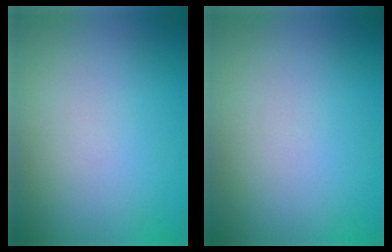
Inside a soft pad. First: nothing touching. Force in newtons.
{"total": 0.0}